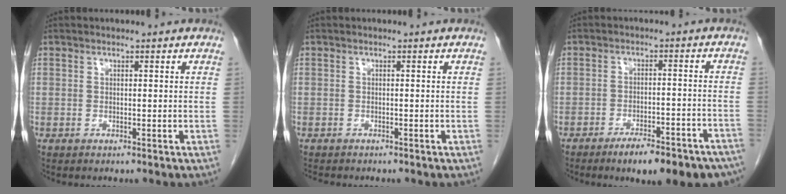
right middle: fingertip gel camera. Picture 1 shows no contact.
{"total": 2.7, "force": [-2.3, 0.7, 1.1], "torque": [-0.022, -0.009, -0.030]}
{"total": 13.6, "force": [-10.8, 3.3, 7.7], "torque": [-0.063, 0.020, -0.145]}